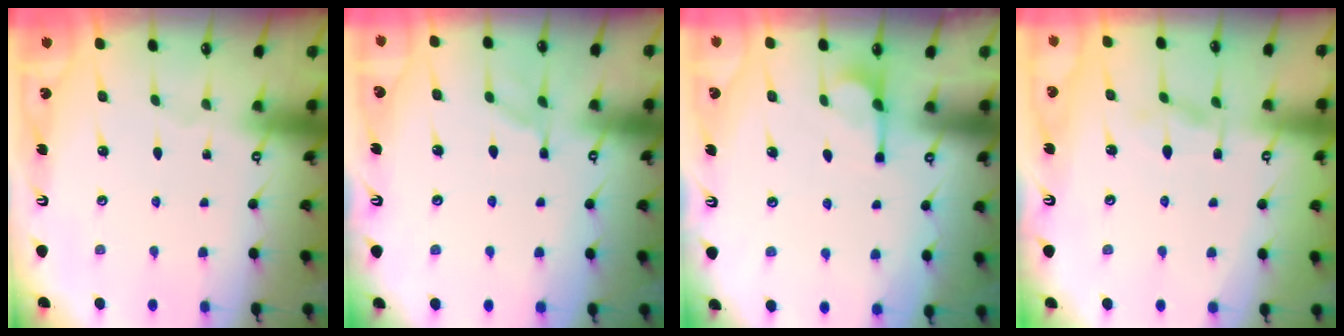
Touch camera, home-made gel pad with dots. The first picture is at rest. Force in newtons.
{"total": 5.8, "press": 5.8, "slide": 0.8}
{"total": 0.8, "press": 0.1, "slide": 0.8}
{"total": 2.2, "press": 1.9, "slide": 1.2}